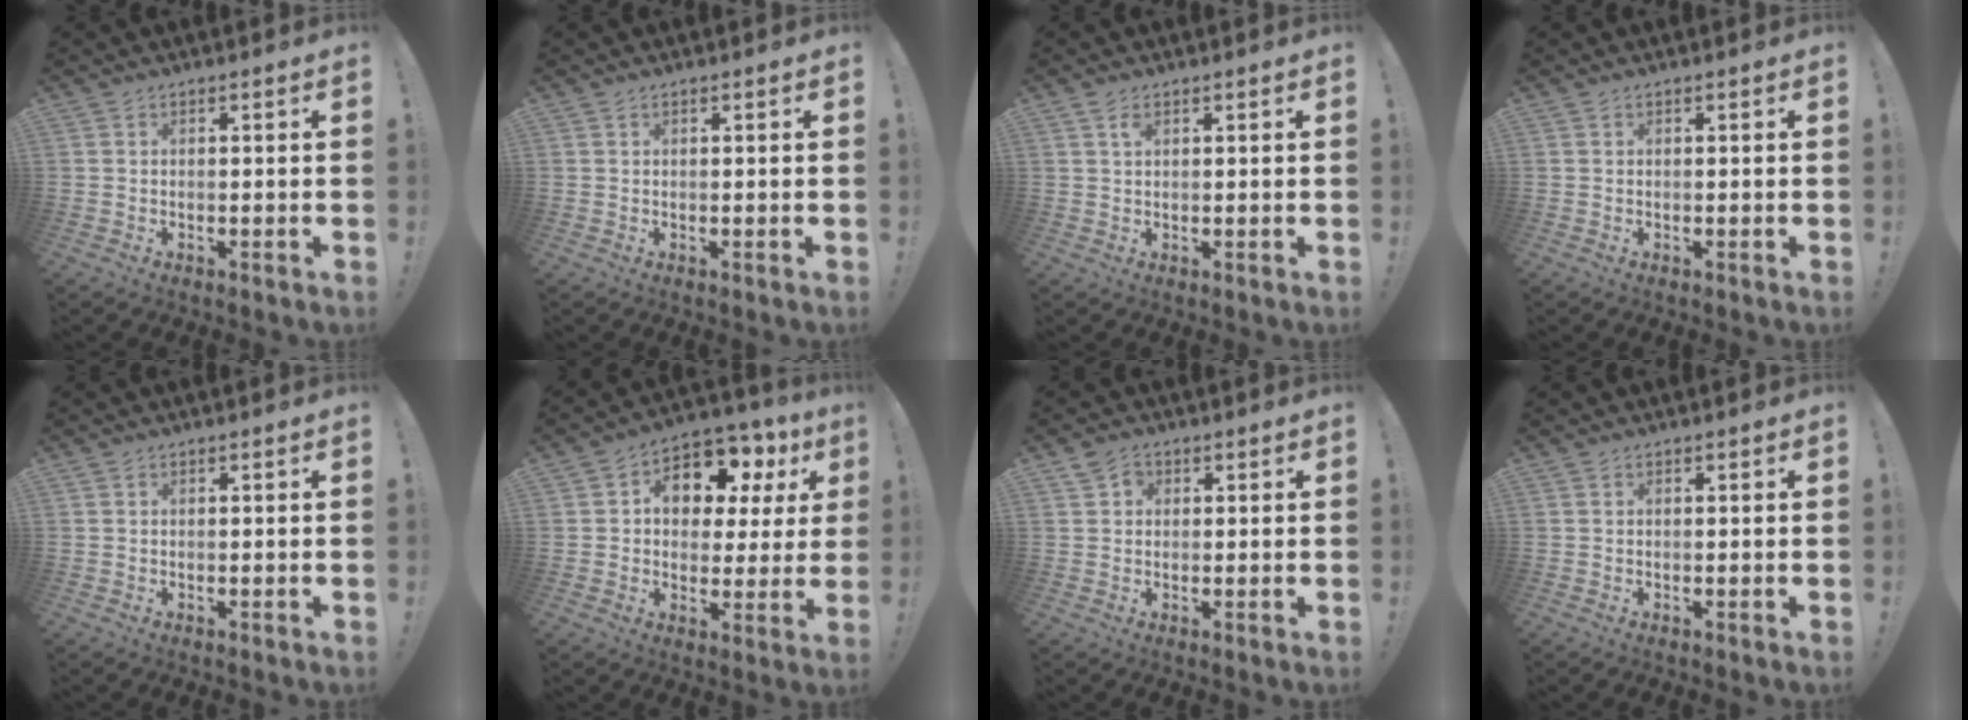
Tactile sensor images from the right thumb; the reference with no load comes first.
{"total": 0.0}
{"total": 1.8, "force": [1.0, 0.9, 1.2], "torque": [-0.013, -0.003, 0.016]}
{"total": 0.0}
{"total": 0.0}
{"total": 11.9, "force": [5.4, 8.0, 6.9], "torque": [-0.103, -0.032, 0.097]}
{"total": 3.3, "force": [1.3, 2.7, 1.3], "torque": [-0.017, -0.001, 0.023]}
{"total": 0.0}